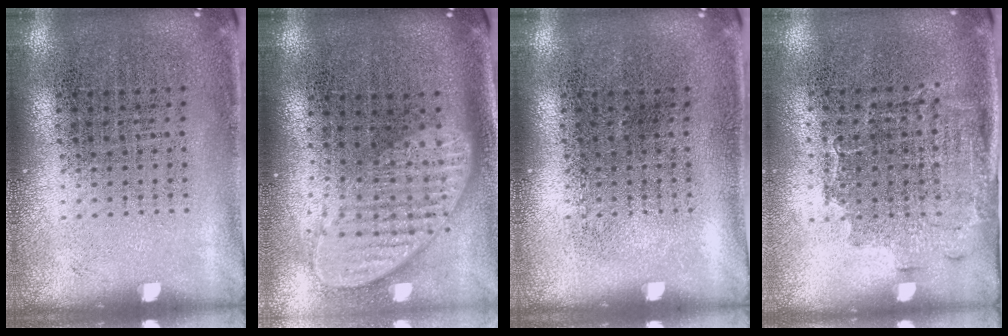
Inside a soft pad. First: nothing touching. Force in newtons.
{"total": 2.0, "press": 1.6, "slide": 1.2}
{"total": 0.0}
{"total": 1.6, "press": 1.3, "slide": 0.9}